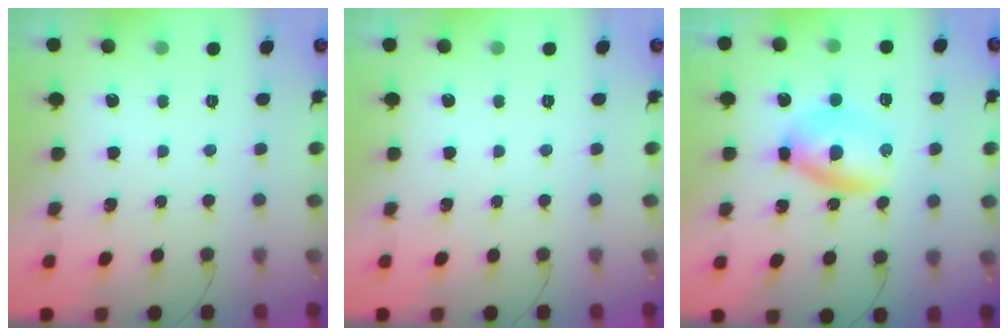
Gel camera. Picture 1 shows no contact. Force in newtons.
{"total": 0.0}
{"total": 6.5, "press": 6.5, "slide": 1.1}